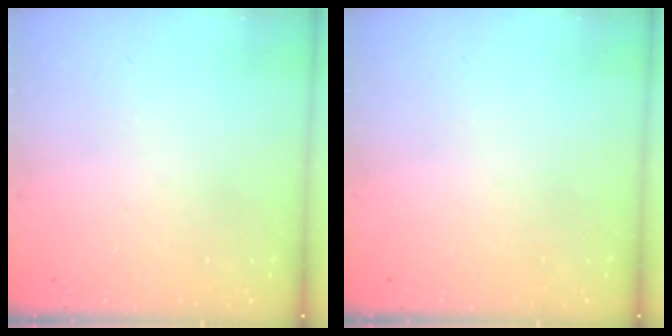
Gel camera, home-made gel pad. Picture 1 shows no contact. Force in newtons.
{"total": 0.0}